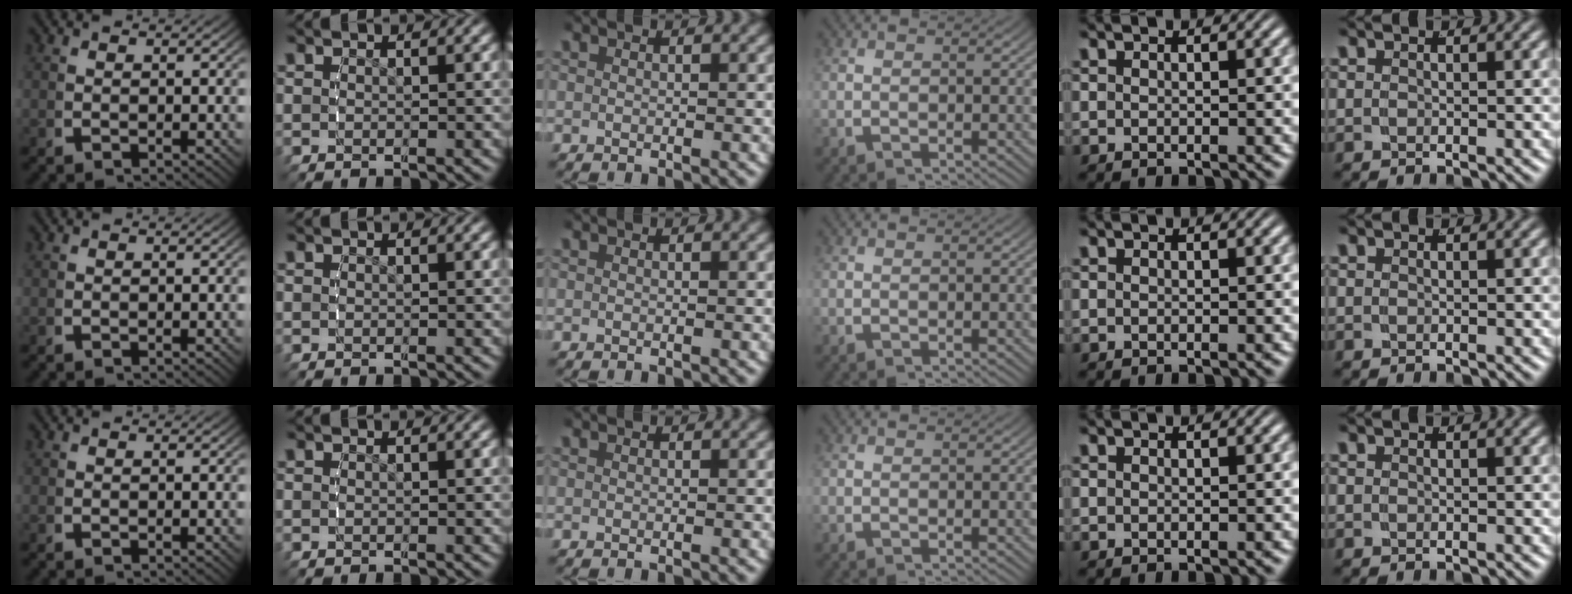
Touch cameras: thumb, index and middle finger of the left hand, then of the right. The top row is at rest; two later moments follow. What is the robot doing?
{"motion": "reach", "object": "paper"}